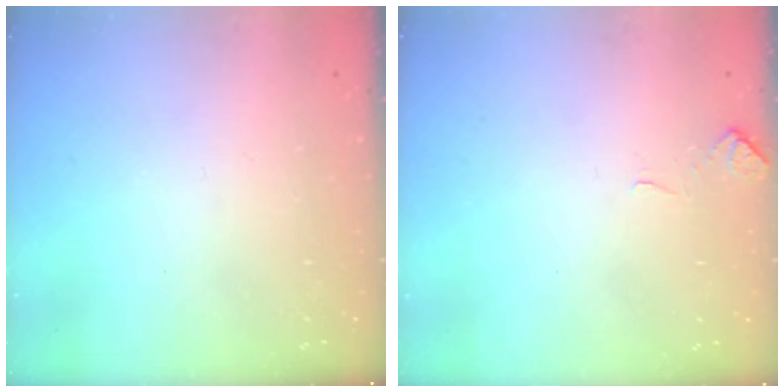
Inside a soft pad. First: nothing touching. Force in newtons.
{"total": 0.0}